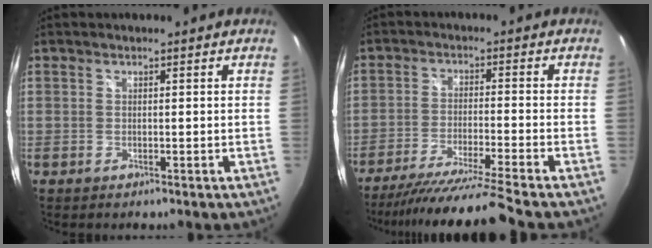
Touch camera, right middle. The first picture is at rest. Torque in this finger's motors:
{"motor_torque": [1.48, -0.66, 0.33, 0.13]}